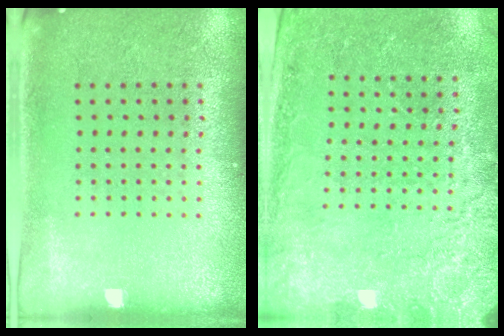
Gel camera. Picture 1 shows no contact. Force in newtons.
{"total": 2.5, "press": 2.4, "slide": 0.9}